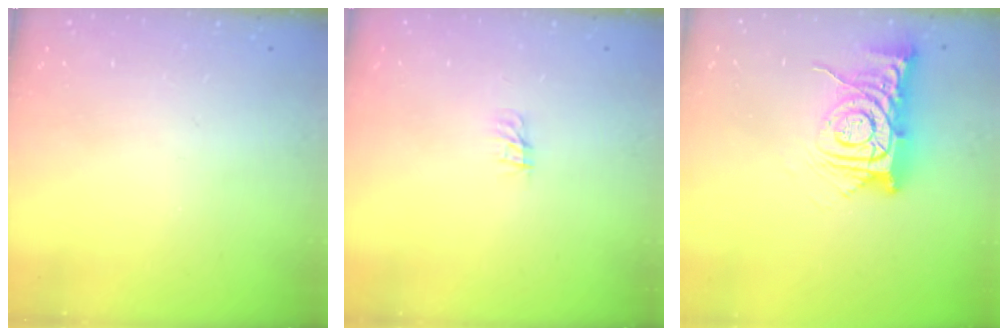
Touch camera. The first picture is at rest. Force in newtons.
{"total": 0.0}
{"total": 12.0, "press": 11.9, "slide": 1.2}